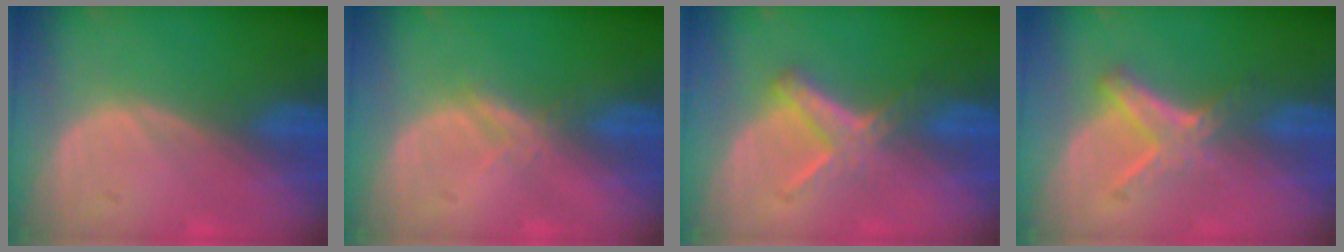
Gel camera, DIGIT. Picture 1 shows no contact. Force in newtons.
{"total": 1.7, "press": 1.7, "slide": 0.1}
{"total": 5.9, "press": 5.1, "slide": 3.0}
{"total": 5.8, "press": 5.2, "slide": 2.7}